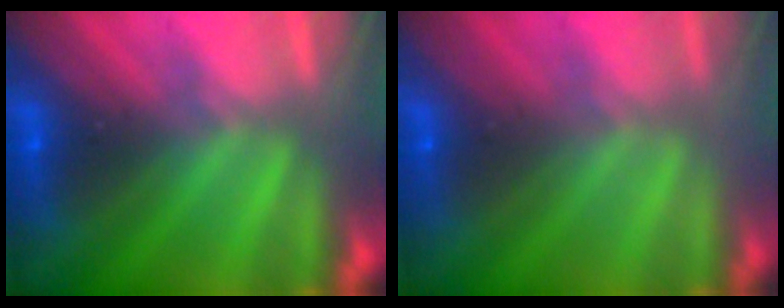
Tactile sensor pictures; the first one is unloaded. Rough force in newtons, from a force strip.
{"total": 4.8}